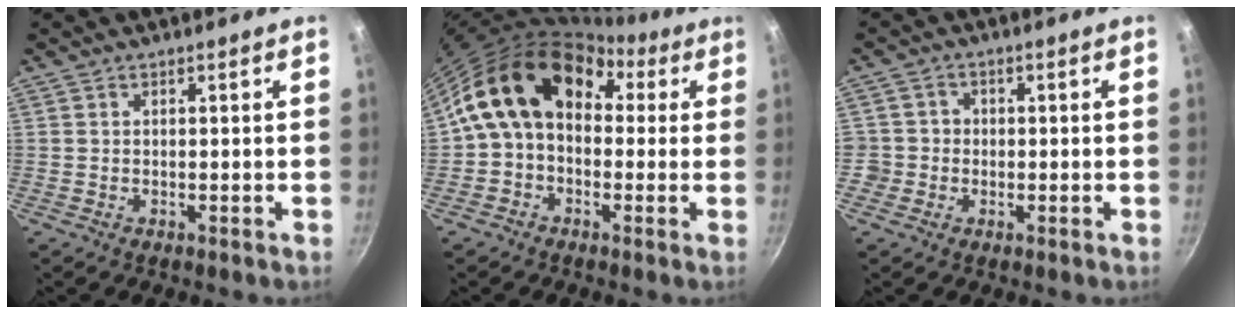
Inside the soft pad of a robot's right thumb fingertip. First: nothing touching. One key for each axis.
{"total": 16.2, "fx": 3.2, "fy": 11.5, "fz": 10.9, "tx": -0.157, "ty": 0.037, "tz": 0.034}
{"total": 3.2, "fx": -0.8, "fy": 3.1, "fz": 0.4, "tx": 0.017, "ty": 0.013, "tz": -0.017}